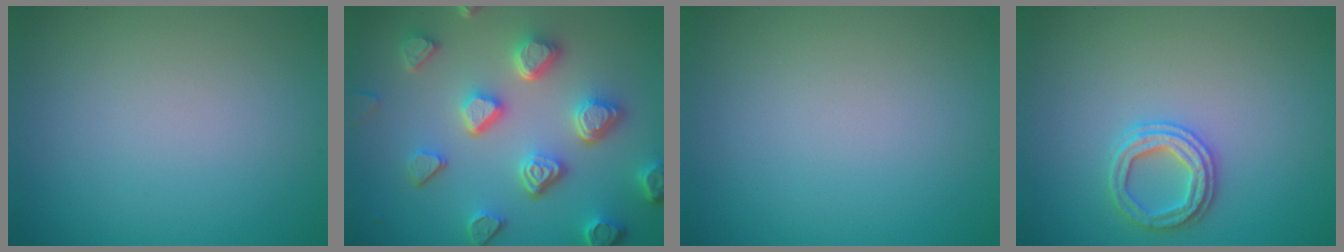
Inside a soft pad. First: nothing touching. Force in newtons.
{"total": 6.7, "press": 5.3, "slide": 4.1}
{"total": 0.0}
{"total": 2.4, "press": 2.4, "slide": 0.1}